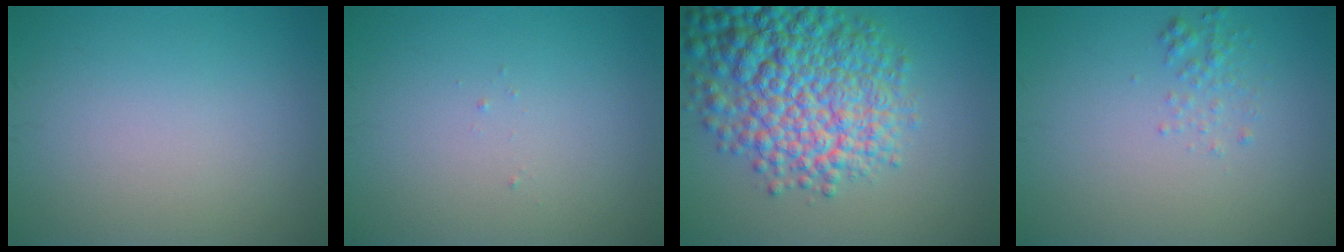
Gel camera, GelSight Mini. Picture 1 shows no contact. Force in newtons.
{"total": 0.0}
{"total": 10.8, "press": 10.8, "slide": 0.4}
{"total": 1.3, "press": 1.3, "slide": 0.1}